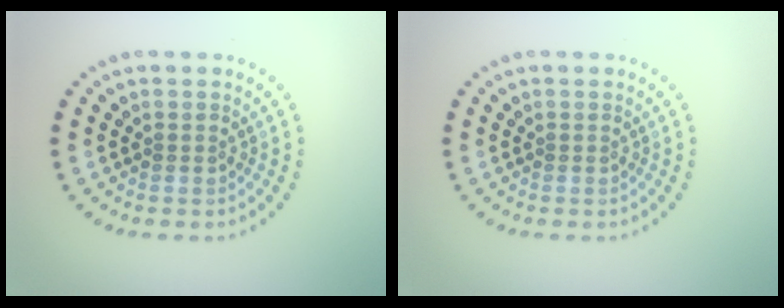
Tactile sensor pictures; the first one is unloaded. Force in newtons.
{"total": 0.0}